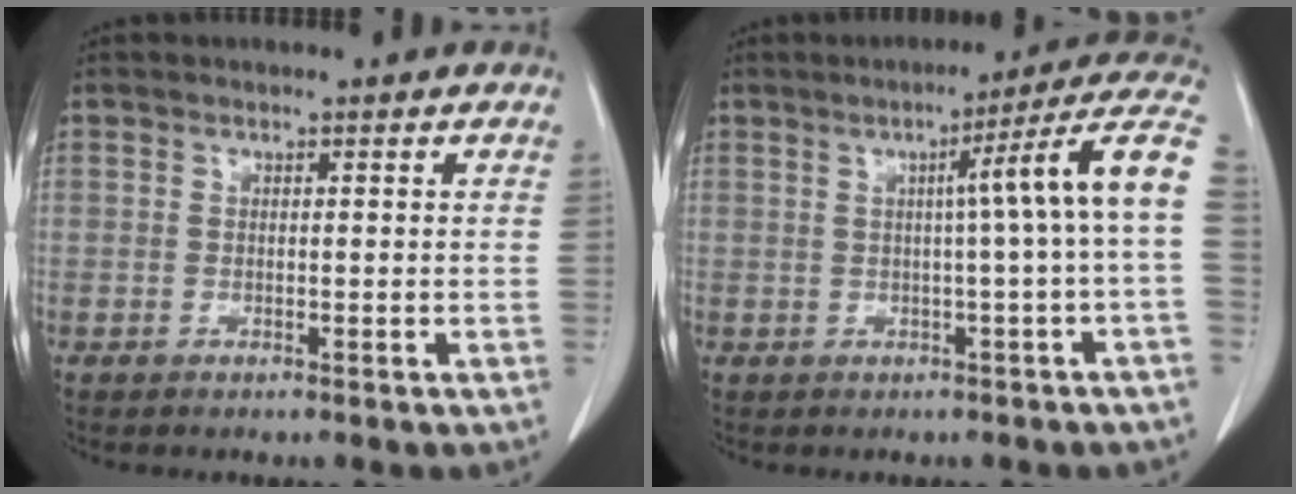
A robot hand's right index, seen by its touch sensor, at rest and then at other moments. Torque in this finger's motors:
{"motor_torque": [0.92, 0.04, 0.35, 0.04]}